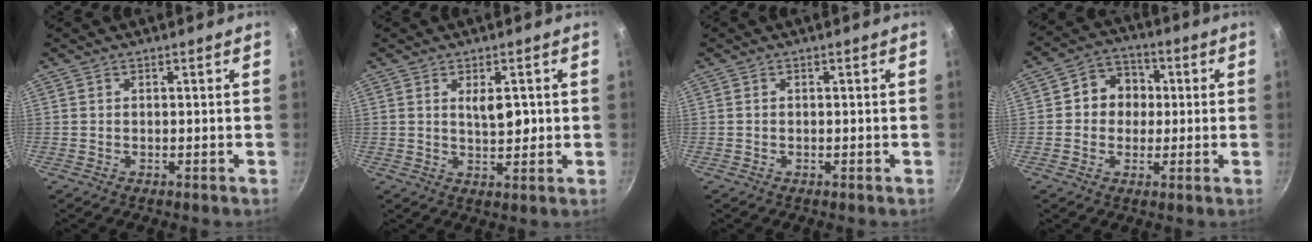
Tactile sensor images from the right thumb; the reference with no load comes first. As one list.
[{"total": 4.5, "force": [1.0, 2.2, 3.9], "torque": [-0.043, -0.013, 0.015]}, {"total": 0.0}, {"total": 7.9, "force": [0.5, 7.1, 3.5], "torque": [-0.011, 0.013, -0.006]}]